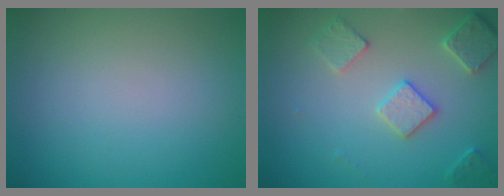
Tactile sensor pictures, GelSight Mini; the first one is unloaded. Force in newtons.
{"total": 3.5, "press": 3.4, "slide": 0.7}